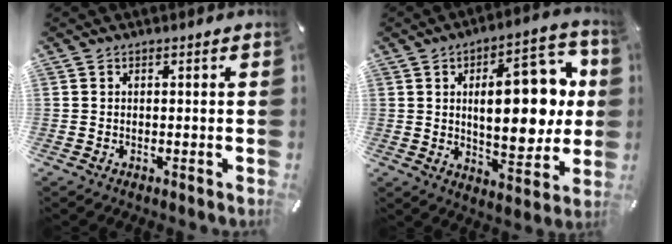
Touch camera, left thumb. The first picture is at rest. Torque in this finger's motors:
{"motor_torque": [2.54, 2.47, 0.44, -0.11, 0.38]}